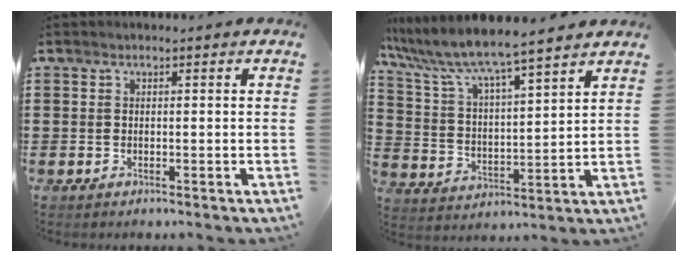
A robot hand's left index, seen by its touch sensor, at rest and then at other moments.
{"total": 6.8, "force": [6.2, -0.1, 2.6], "torque": [-0.082, -0.042, 0.101]}